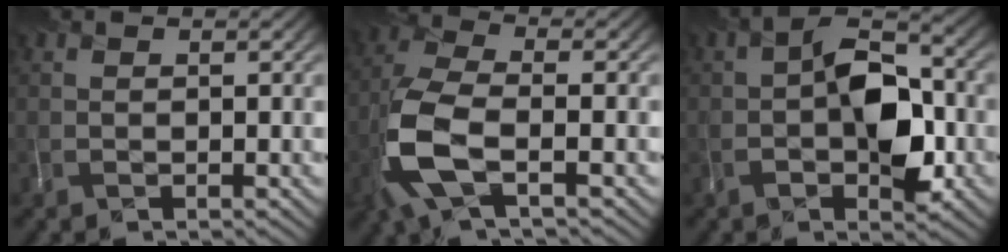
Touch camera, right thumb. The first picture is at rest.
{"total": 9.3, "force": [-3.2, 3.8, 7.9], "torque": [-0.187, -0.006, -0.073]}
{"total": 7.6, "force": [-1.7, 3.8, 6.4], "torque": [-0.094, 0.017, -0.030]}